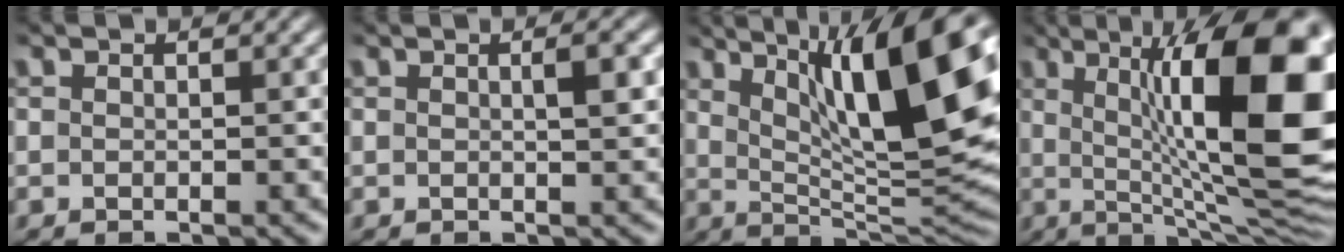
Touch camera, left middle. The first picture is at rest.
{"total": 1.7, "force": [0.4, 0.3, 1.6], "torque": [-0.024, 0.004, 0.005]}
{"total": 15.3, "force": [6.0, 4.2, 13.5], "torque": [-0.191, 0.003, 0.104]}
{"total": 16.8, "force": [2.8, 5.3, 15.7], "torque": [-0.203, 0.005, 0.038]}